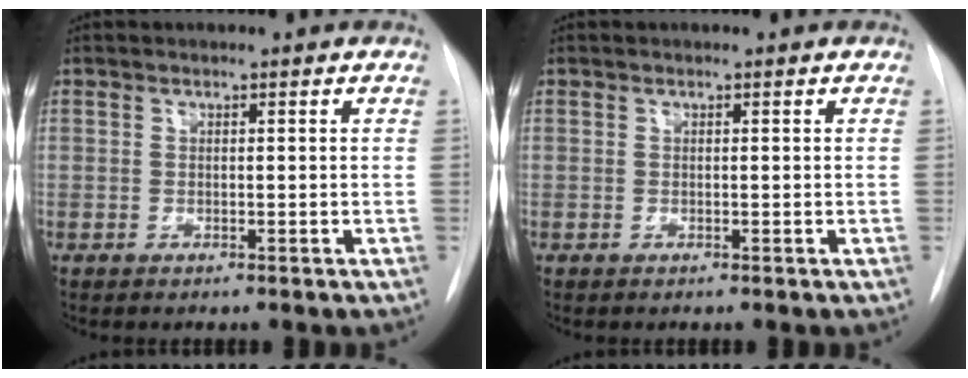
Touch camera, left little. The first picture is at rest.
{"total": 0.0}